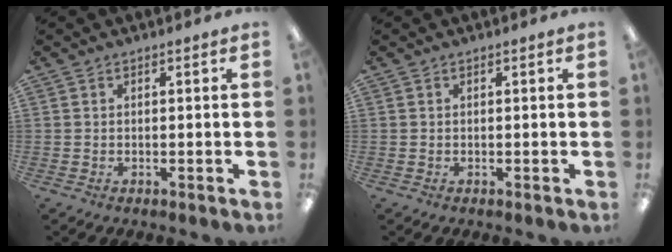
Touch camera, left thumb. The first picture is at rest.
{"total": 0.0}